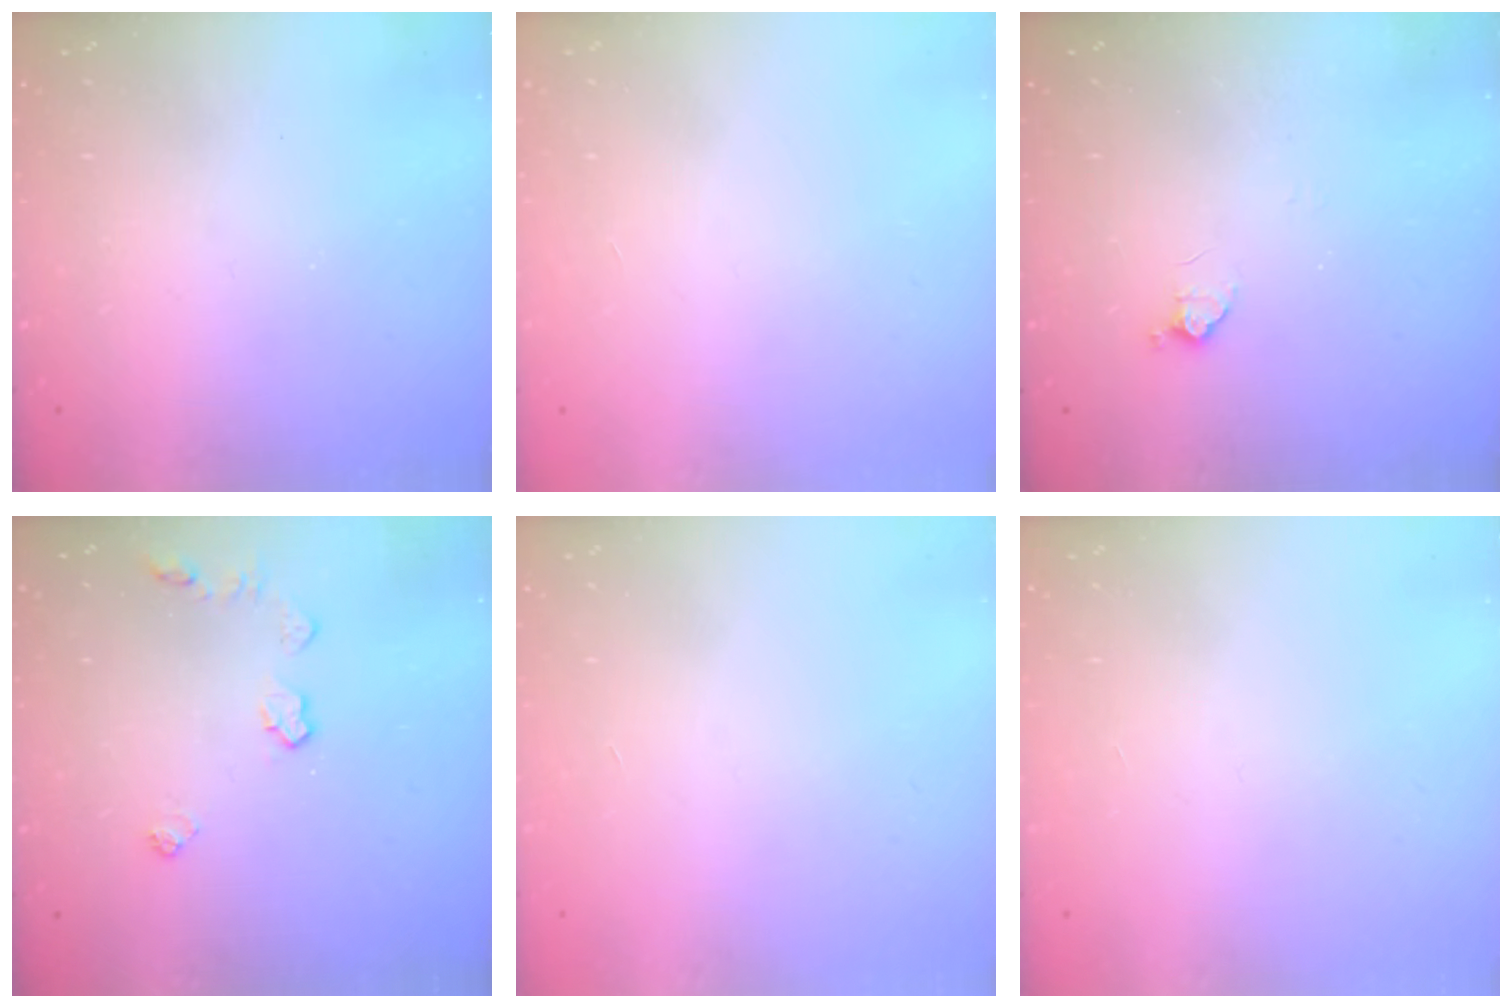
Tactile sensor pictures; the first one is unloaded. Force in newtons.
{"total": 0.0}
{"total": 4.4, "press": 4.4, "slide": 0.8}
{"total": 5.8, "press": 5.8, "slide": 0.6}
{"total": 0.0}
{"total": 0.0}